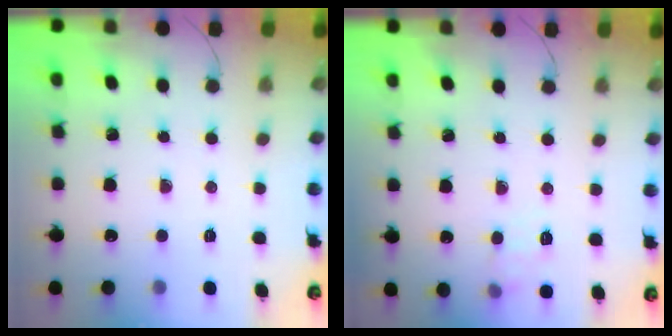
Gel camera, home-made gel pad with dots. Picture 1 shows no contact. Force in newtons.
{"total": 7.4, "press": 7.2, "slide": 1.8}